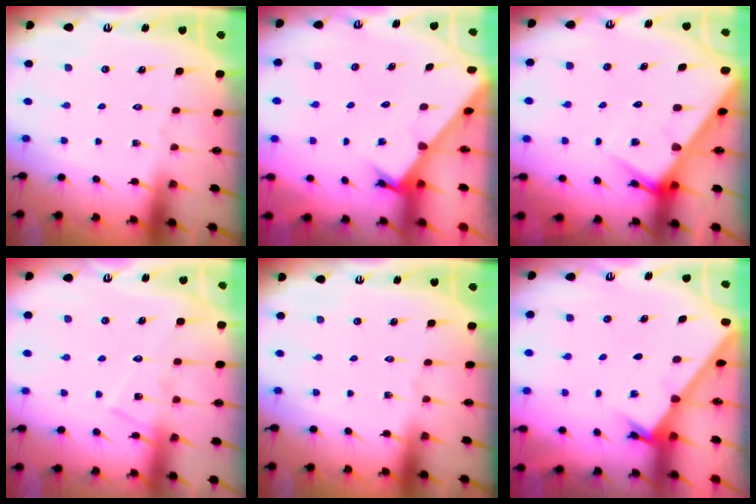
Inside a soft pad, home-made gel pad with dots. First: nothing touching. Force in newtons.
{"total": 2.3, "press": 2.3, "slide": 0.1}
{"total": 5.8, "press": 5.7, "slide": 0.6}
{"total": 9.8, "press": 9.8, "slide": 0.7}
{"total": 0.0}
{"total": 2.0, "press": 2.0, "slide": 0.1}